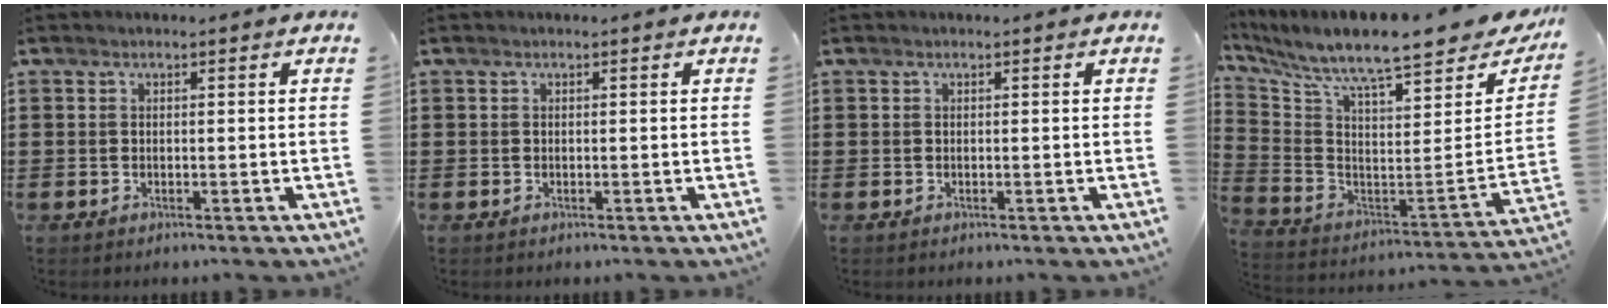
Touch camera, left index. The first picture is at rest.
{"total": 0.0}
{"total": 0.0}
{"total": 9.6, "force": [8.4, 0.5, 4.6], "torque": [-0.113, -0.078, 0.134]}